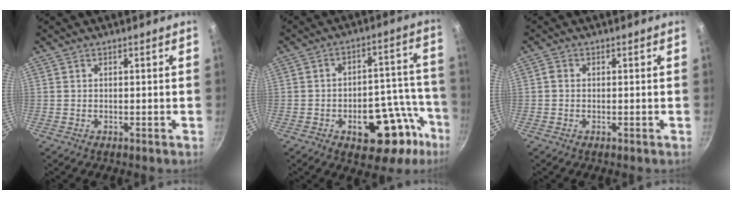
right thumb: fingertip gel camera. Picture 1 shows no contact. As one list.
[{"total": 19.2, "force": [-8.5, 11.0, 13.2], "torque": [-0.094, 0.059, -0.104]}, {"total": 1.0, "force": [-0.1, 0.9, 0.5], "torque": [-0.011, 0.006, -0.003]}]